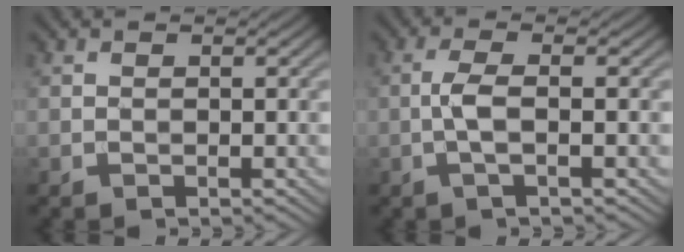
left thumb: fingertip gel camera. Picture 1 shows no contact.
{"total": 3.0, "force": [-0.6, 0.5, 2.9], "torque": [-0.066, 0.006, -0.021]}